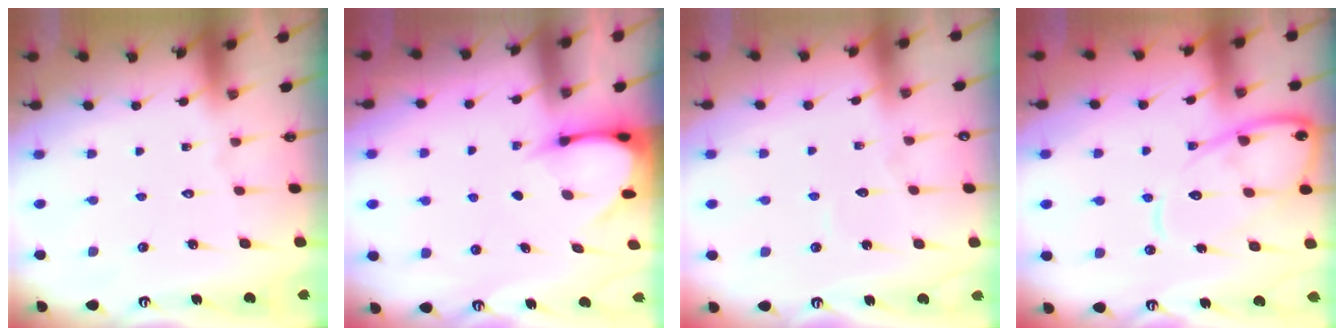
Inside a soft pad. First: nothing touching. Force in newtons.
{"total": 3.7, "press": 3.7, "slide": 0.3}
{"total": 3.7, "press": 3.7, "slide": 0.4}
{"total": 12.9, "press": 12.8, "slide": 1.1}